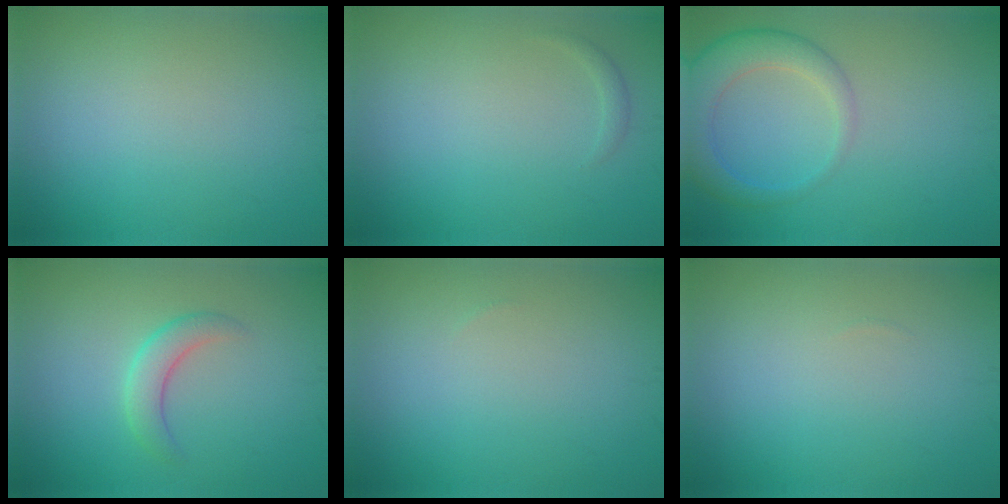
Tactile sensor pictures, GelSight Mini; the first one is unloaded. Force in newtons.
{"total": 0.6, "press": 0.6, "slide": 0.0}
{"total": 4.6, "press": 4.6, "slide": 0.2}
{"total": 2.4, "press": 2.4, "slide": 0.1}
{"total": 0.0}
{"total": 0.0}